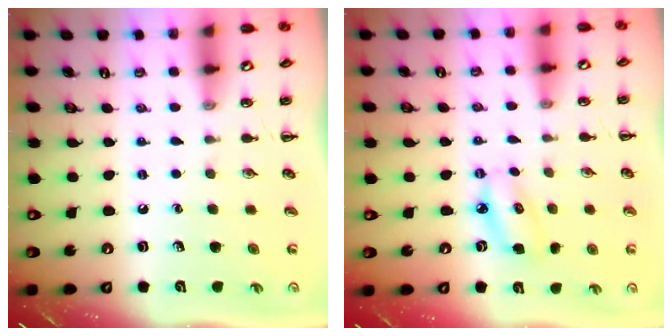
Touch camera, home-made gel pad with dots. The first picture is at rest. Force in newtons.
{"total": 6.0, "press": 5.9, "slide": 1.4}